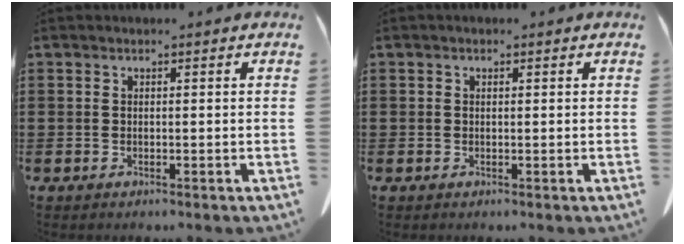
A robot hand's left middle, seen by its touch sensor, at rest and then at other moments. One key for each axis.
{"total": 0.0}